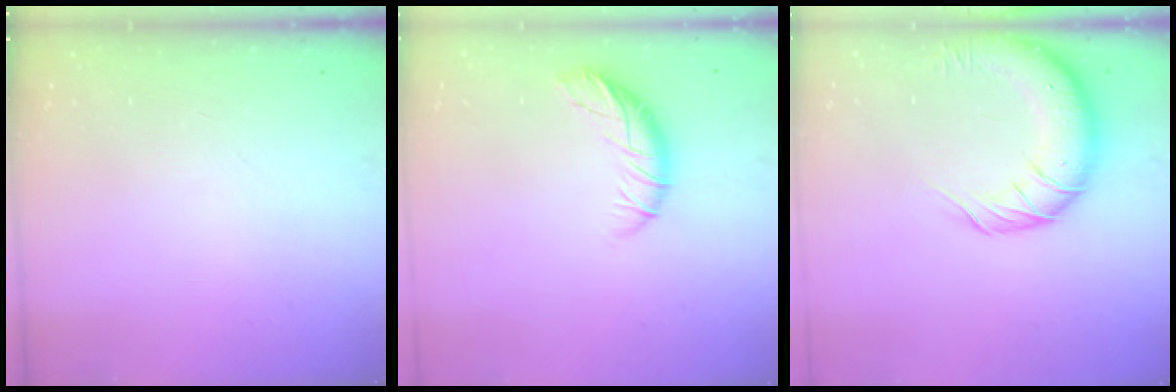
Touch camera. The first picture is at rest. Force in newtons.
{"total": 8.3, "press": 8.2, "slide": 1.5}
{"total": 12.0, "press": 11.6, "slide": 3.0}